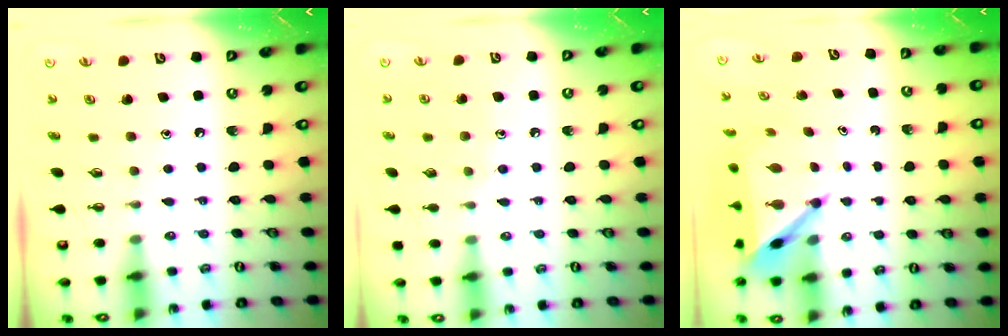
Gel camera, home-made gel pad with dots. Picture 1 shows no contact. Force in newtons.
{"total": 6.6, "press": 6.6, "slide": 0.7}
{"total": 5.8, "press": 5.8, "slide": 0.5}